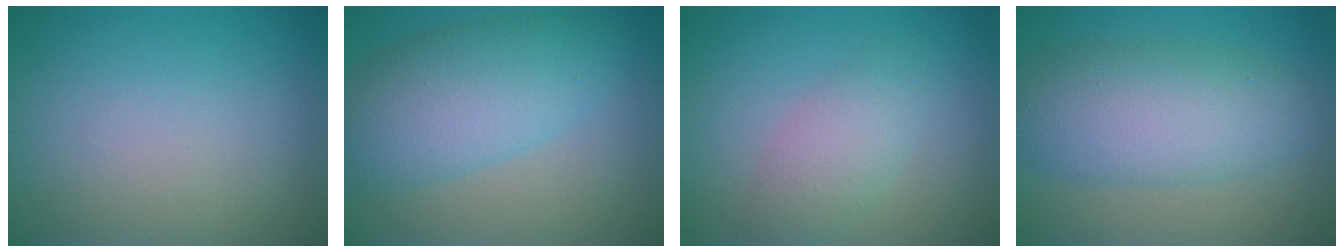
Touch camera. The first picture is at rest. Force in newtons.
{"total": 7.0, "press": 7.0, "slide": 0.1}
{"total": 3.0, "press": 3.0, "slide": 0.1}
{"total": 7.4, "press": 7.4, "slide": 0.1}